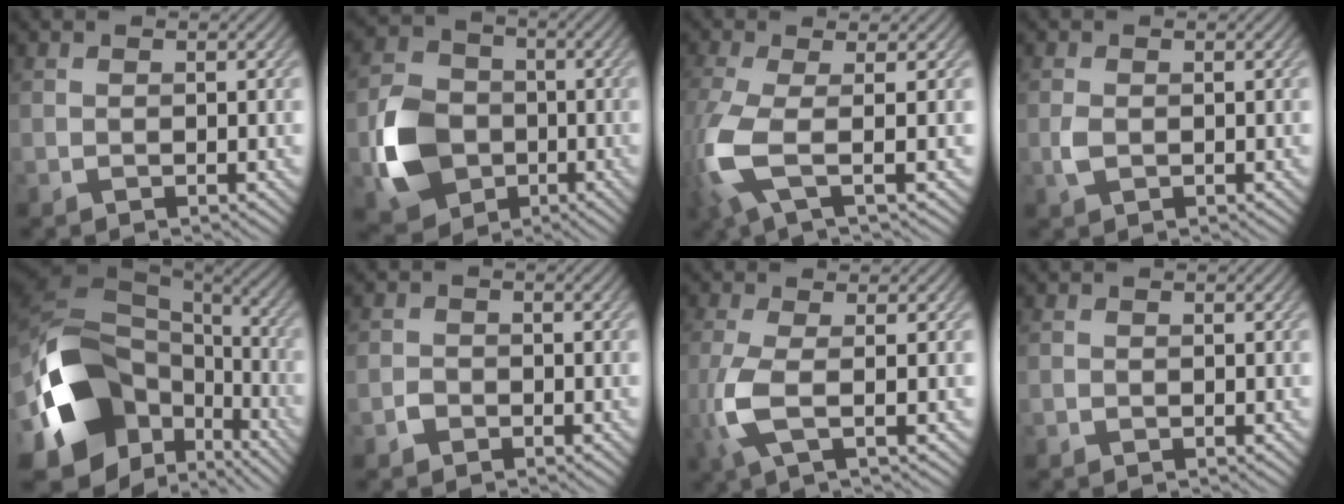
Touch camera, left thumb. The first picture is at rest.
{"total": 9.4, "force": [-2.7, 7.4, 5.1], "torque": [-0.118, -0.007, -0.063]}
{"total": 7.1, "force": [-1.1, 2.0, 6.7], "torque": [-0.169, -0.018, -0.031]}
{"total": 1.5, "force": [-0.2, 0.9, 1.1], "torque": [-0.032, -0.002, -0.006]}
{"total": 17.5, "force": [-5.4, 12.0, 11.5], "torque": [-0.254, -0.042, -0.078]}
{"total": 1.2, "force": [-0.7, 1.0, 0.2], "torque": [0.001, 0.006, -0.019]}
{"total": 4.6, "force": [-0.2, 1.1, 4.4], "torque": [-0.111, -0.005, -0.011]}
{"total": 0.0}